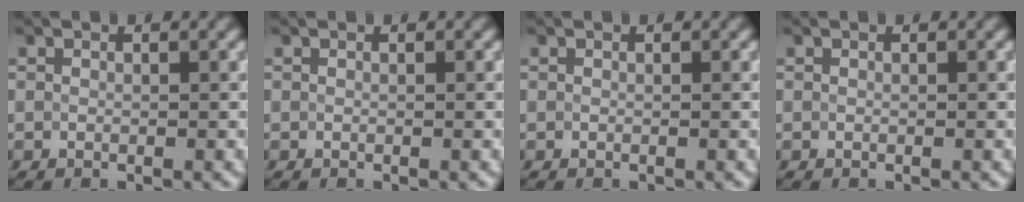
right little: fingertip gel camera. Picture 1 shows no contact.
{"total": 0.0}
{"total": 0.0}
{"total": 0.0}